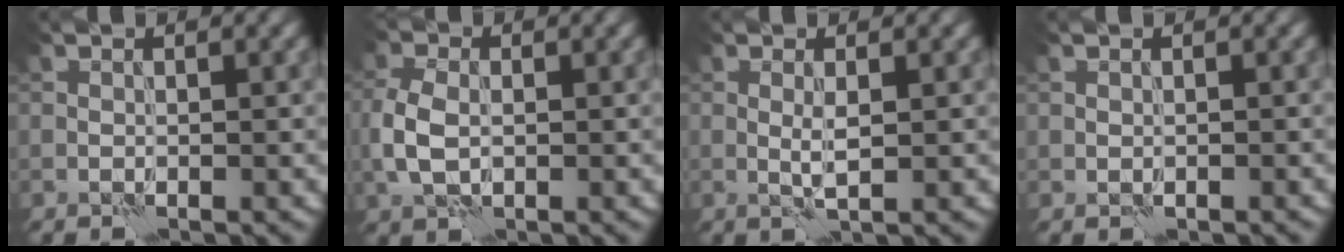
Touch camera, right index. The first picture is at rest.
{"total": 3.6, "force": [-0.1, 2.6, 2.6], "torque": [-0.067, -0.001, -0.007]}
{"total": 1.4, "force": [0.4, 0.2, 1.3], "torque": [-0.029, -0.002, 0.007]}
{"total": 0.6, "force": [-0.2, 0.5, 0.2], "torque": [-0.006, -0.003, -0.002]}